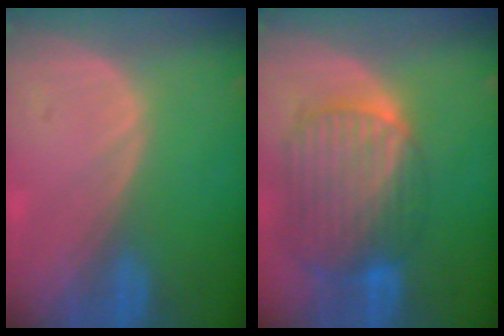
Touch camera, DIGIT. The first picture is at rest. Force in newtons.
{"total": 10.4, "press": 8.8, "slide": 5.5}